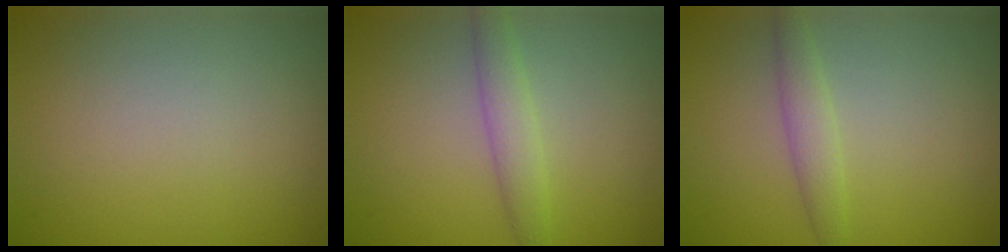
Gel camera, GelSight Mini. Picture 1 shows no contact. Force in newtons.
{"total": 2.2, "press": 2.2, "slide": 0.0}
{"total": 1.8, "press": 1.8, "slide": 0.1}